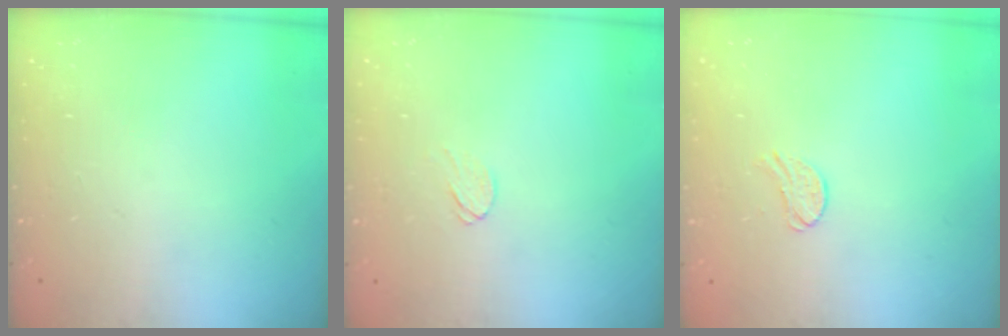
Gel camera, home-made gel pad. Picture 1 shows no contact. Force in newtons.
{"total": 3.4, "press": 3.4, "slide": 0.2}
{"total": 7.1, "press": 7.1, "slide": 0.5}